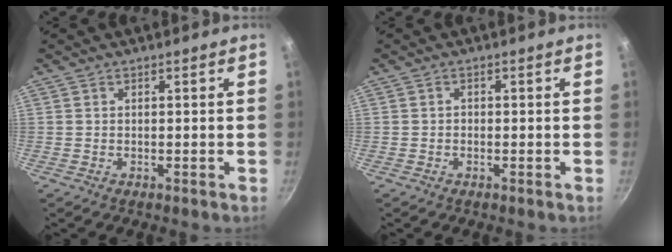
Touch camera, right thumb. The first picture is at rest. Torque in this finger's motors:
{"motor_torque": [-0.22, 0.07, 0.02, 0.05, -0.08]}